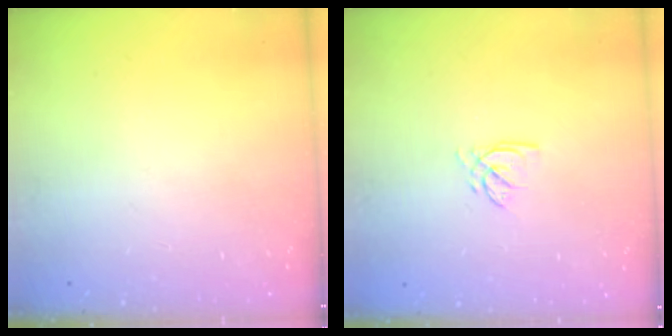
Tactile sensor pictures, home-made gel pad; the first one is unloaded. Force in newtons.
{"total": 2.2, "press": 2.2, "slide": 0.3}